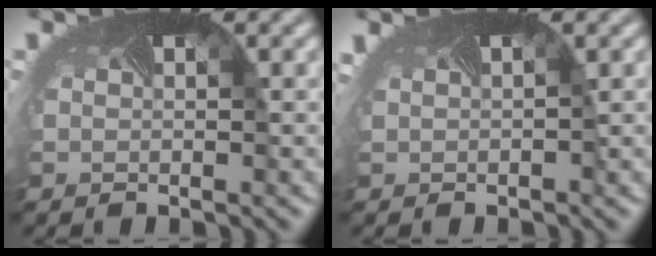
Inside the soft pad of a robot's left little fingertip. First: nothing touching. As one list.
[{"total": 2.3, "force": [1.0, 1.1, 1.8], "torque": [-0.032, 0.008, 0.009]}]